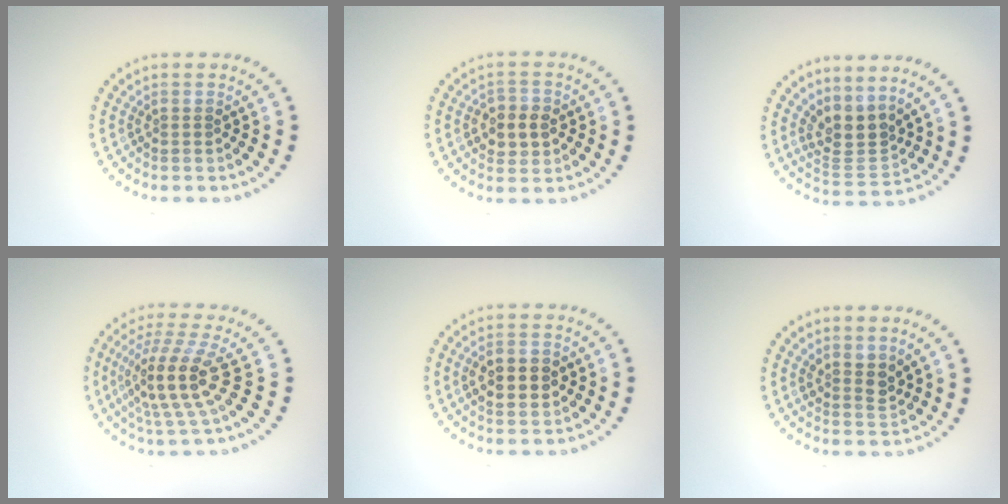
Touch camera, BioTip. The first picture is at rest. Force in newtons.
{"total": 3.0, "press": 3.0, "slide": 0.5}
{"total": 3.3, "press": 2.6, "slide": 2.1}
{"total": 4.9, "press": 3.9, "slide": 2.9}
{"total": 4.0, "press": 4.0, "slide": 0.2}
{"total": 1.9, "press": 1.6, "slide": 1.0}